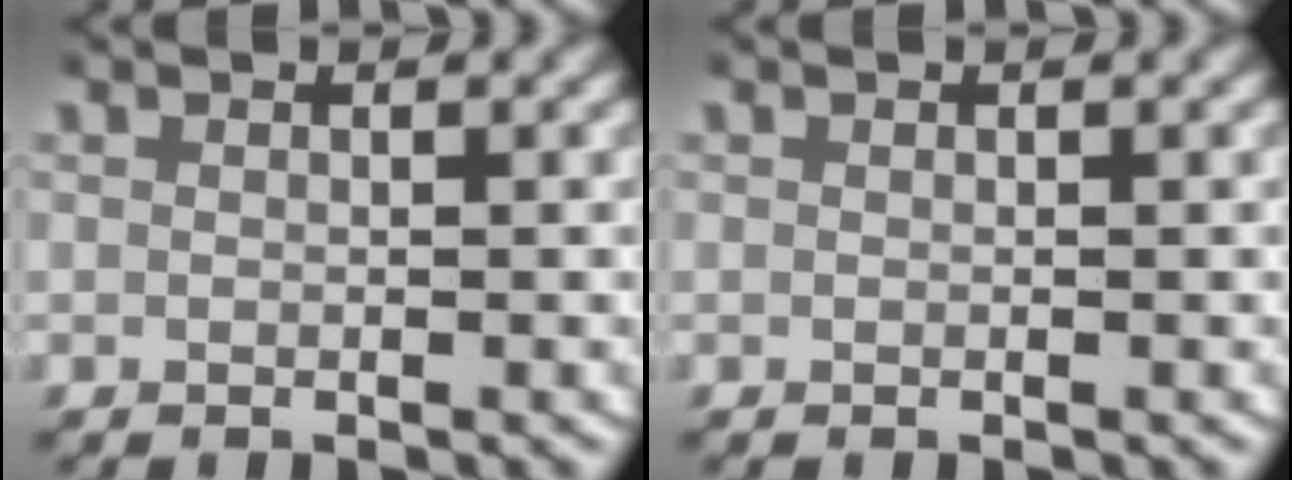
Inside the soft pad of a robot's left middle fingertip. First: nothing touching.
{"total": 0.0}